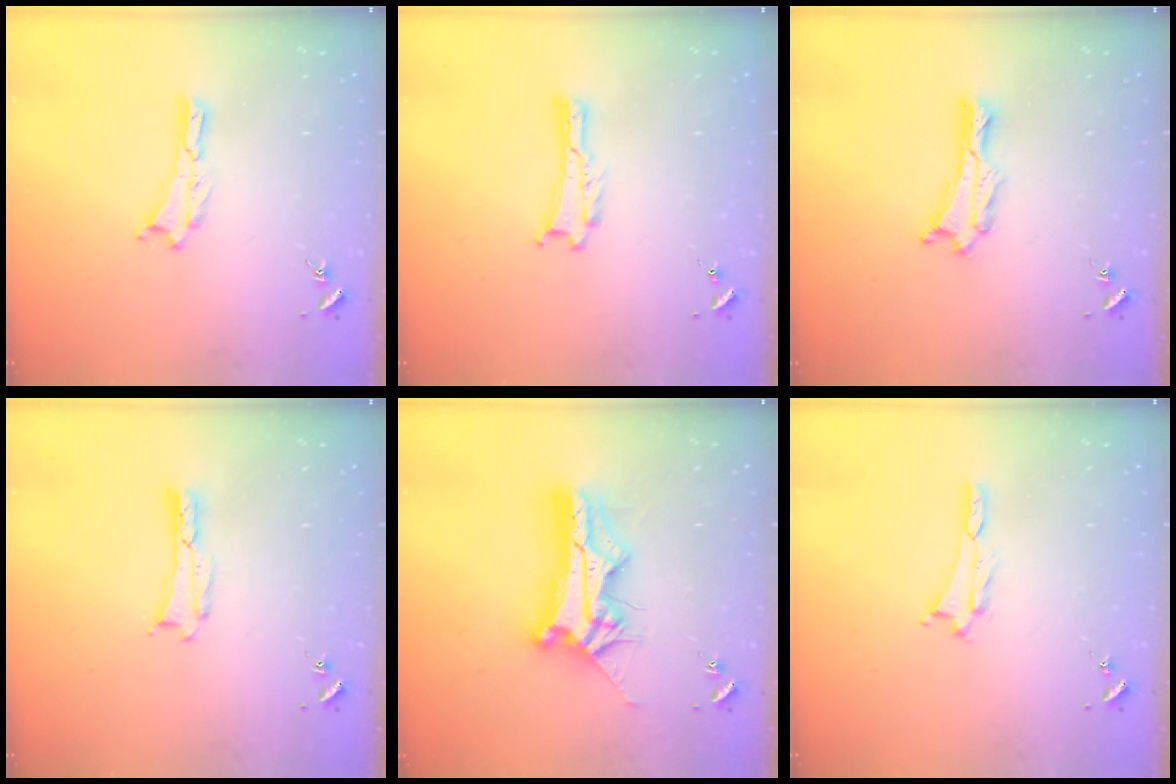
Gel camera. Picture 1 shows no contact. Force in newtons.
{"total": 0.0}
{"total": 0.9, "press": 0.9, "slide": 0.2}
{"total": 0.0}
{"total": 13.0, "press": 12.9, "slide": 1.2}
{"total": 0.7, "press": 0.7, "slide": 0.3}